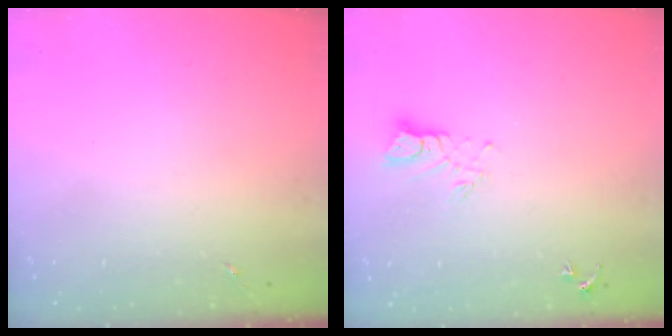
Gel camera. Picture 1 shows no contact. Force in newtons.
{"total": 5.7, "press": 5.7, "slide": 0.5}